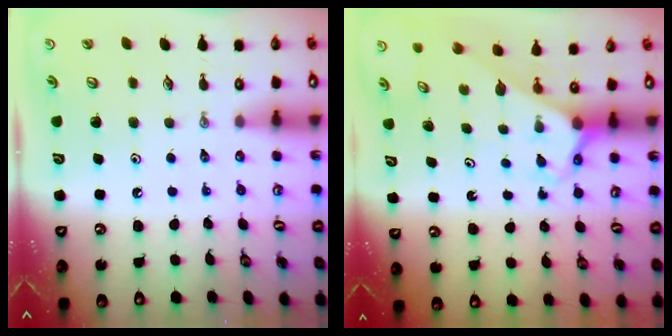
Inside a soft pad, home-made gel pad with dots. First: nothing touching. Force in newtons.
{"total": 2.7, "press": 2.7, "slide": 0.1}